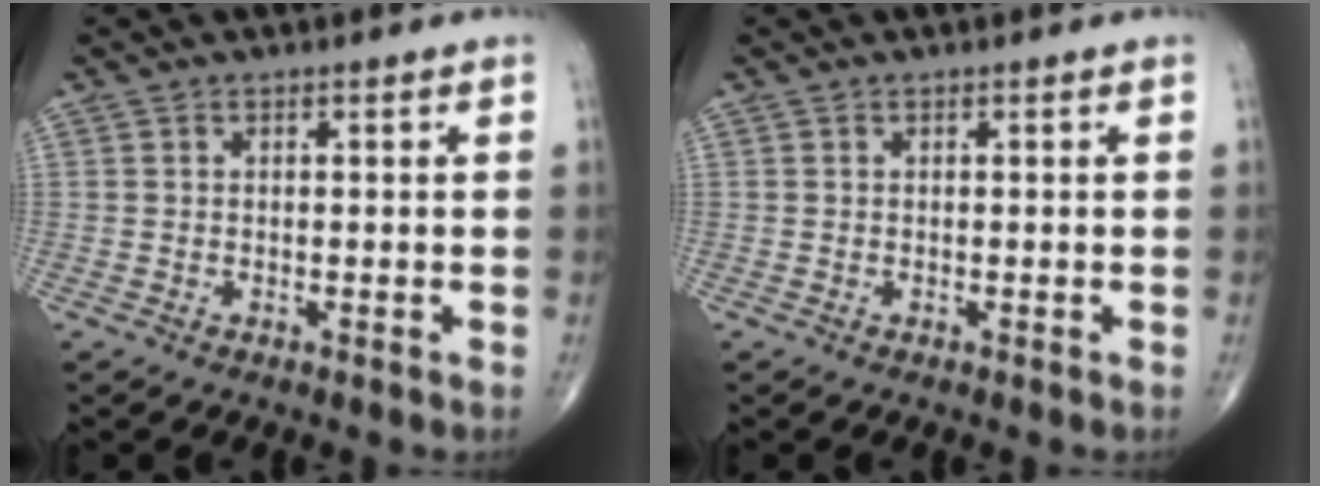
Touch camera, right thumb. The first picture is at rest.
{"total": 0.0}